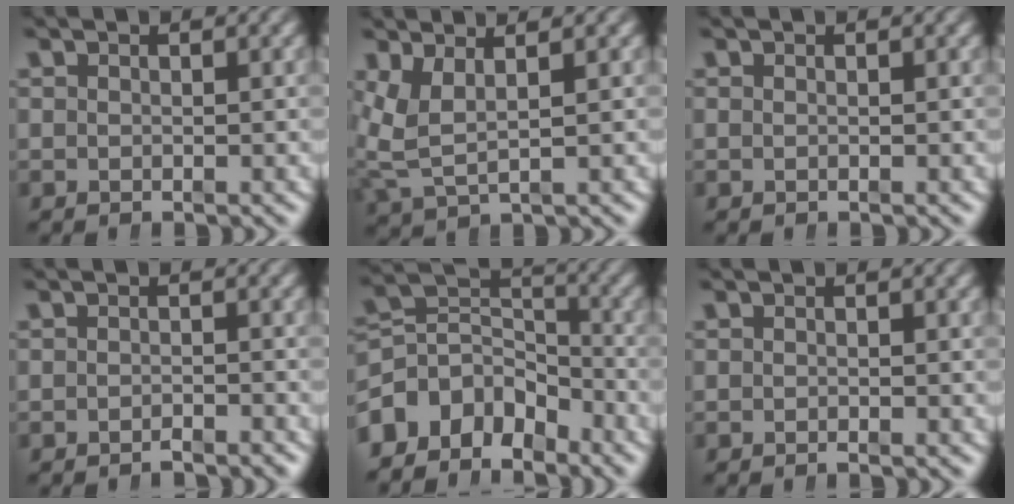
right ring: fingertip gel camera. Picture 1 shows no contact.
{"total": 5.0, "force": [1.1, 3.5, 3.4], "torque": [-0.101, -0.017, 0.027]}
{"total": 0.0}
{"total": 1.5, "force": [-1.5, -0.1, 0.3], "torque": [-0.001, -0.003, -0.025]}
{"total": 10.0, "force": [-2.4, 7.9, 5.7], "torque": [-0.111, -0.042, -0.034]}
{"total": 0.6, "force": [-0.6, -0.1, 0.2], "torque": [0.001, 0.002, -0.011]}